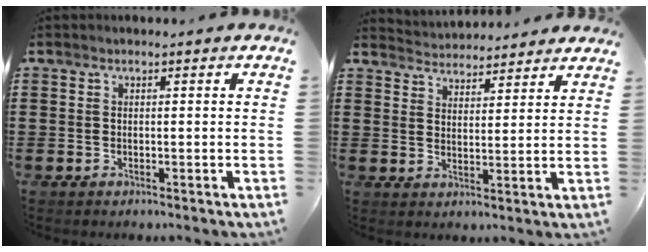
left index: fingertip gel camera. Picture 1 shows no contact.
{"total": 3.7, "force": [3.7, 0.3, -0.5], "torque": [-0.005, -0.018, 0.067]}